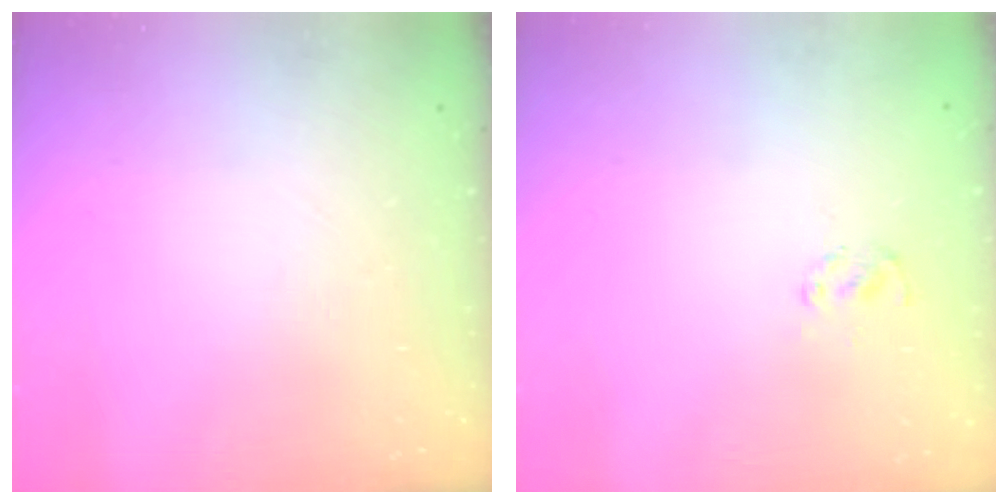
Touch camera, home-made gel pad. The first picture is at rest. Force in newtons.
{"total": 2.1, "press": 1.9, "slide": 0.9}